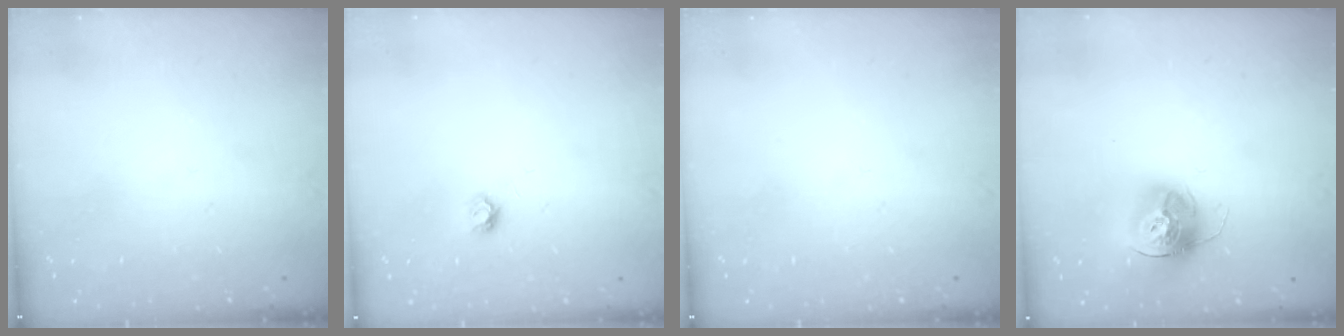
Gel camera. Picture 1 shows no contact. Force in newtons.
{"total": 4.2, "press": 4.2, "slide": 0.4}
{"total": 0.0}
{"total": 14.6, "press": 14.5, "slide": 1.3}